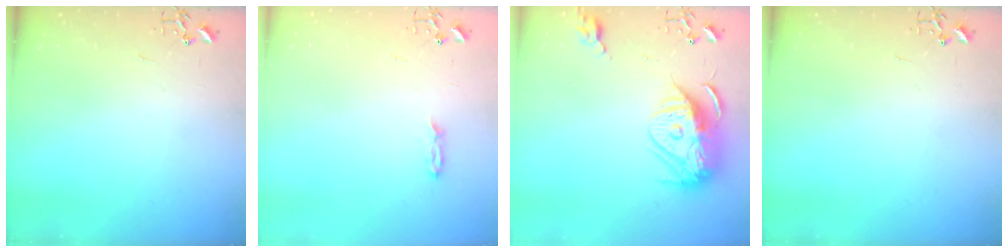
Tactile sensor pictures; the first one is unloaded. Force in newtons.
{"total": 3.2, "press": 3.2, "slide": 0.4}
{"total": 15.7, "press": 15.6, "slide": 1.9}
{"total": 0.0}